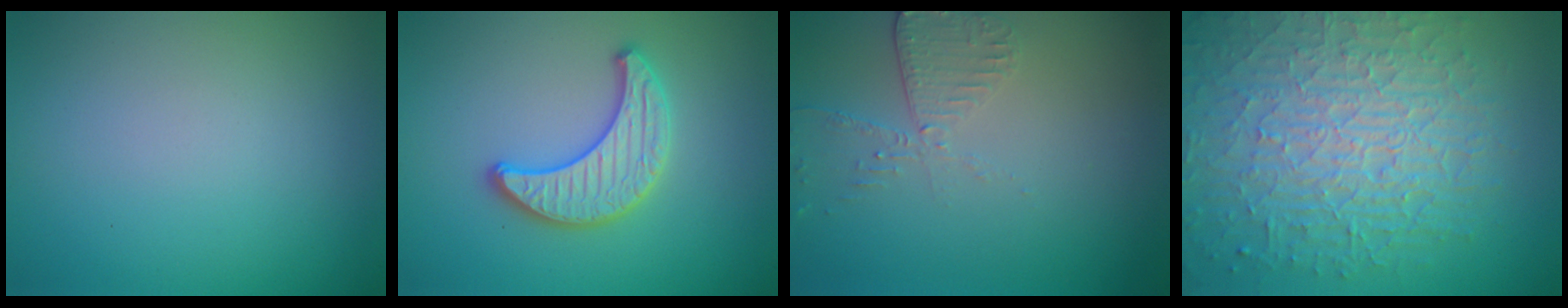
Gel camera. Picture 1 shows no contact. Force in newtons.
{"total": 3.4, "press": 3.4, "slide": 0.2}
{"total": 2.7, "press": 2.4, "slide": 1.2}
{"total": 10.2, "press": 6.8, "slide": 7.6}